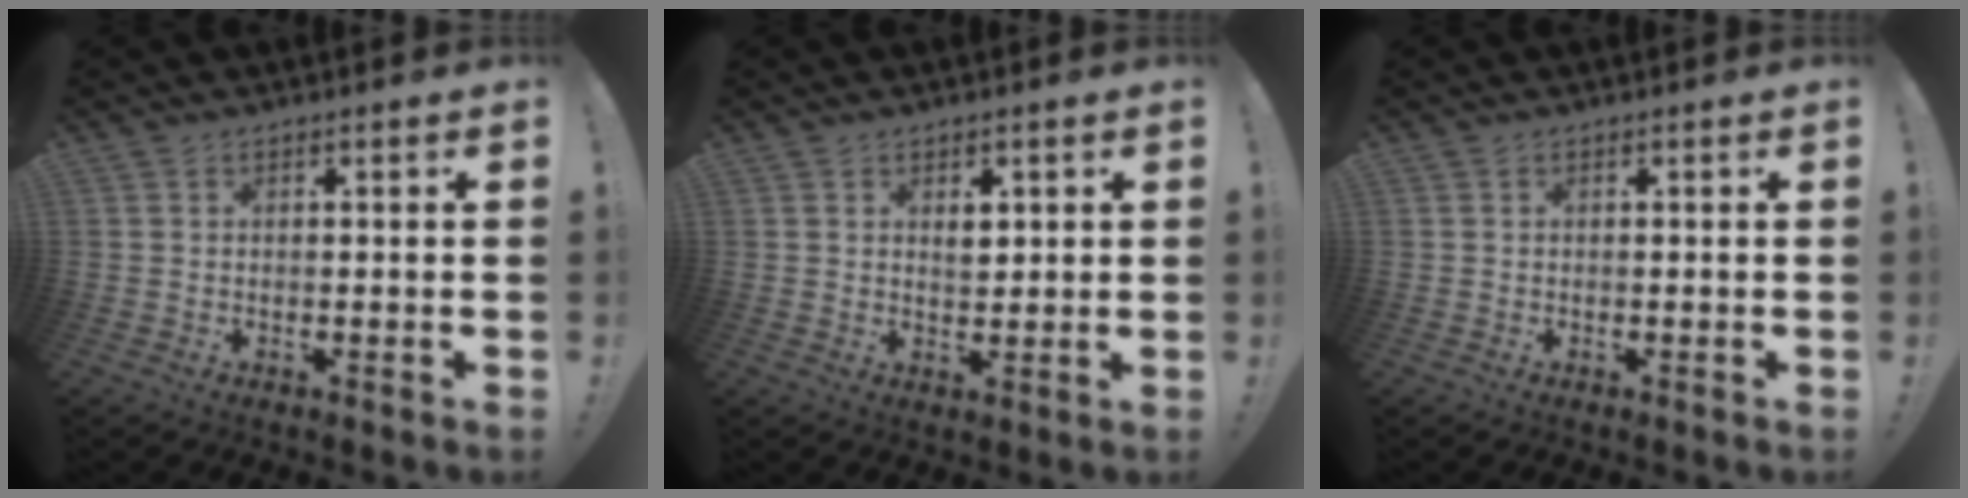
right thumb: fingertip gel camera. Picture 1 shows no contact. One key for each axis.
{"total": 3.7, "fx": 1.6, "fy": 2.4, "fz": 2.2, "tx": -0.020, "ty": -0.006, "tz": 0.023}
{"total": 0.0}